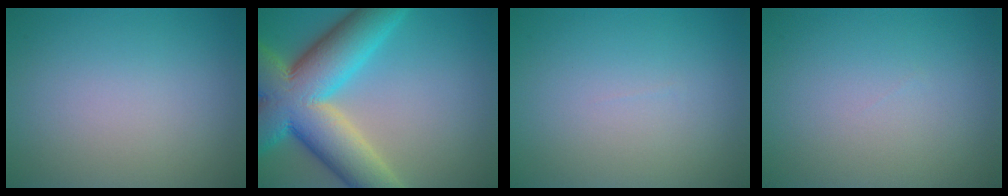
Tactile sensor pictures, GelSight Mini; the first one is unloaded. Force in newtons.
{"total": 13.6, "press": 13.5, "slide": 1.0}
{"total": 0.0}
{"total": 0.0}